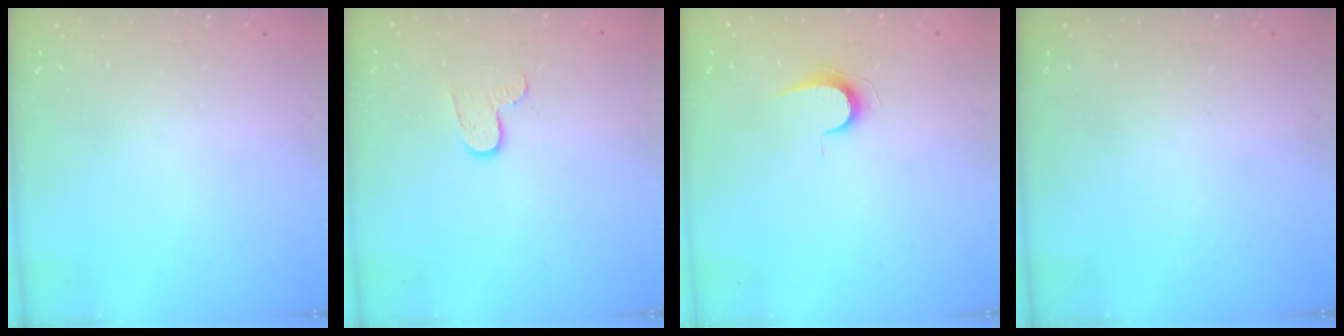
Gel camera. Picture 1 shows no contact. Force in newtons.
{"total": 6.9, "press": 6.9, "slide": 0.7}
{"total": 5.9, "press": 5.9, "slide": 0.6}
{"total": 0.0}